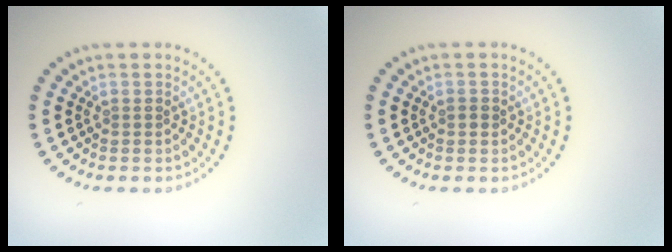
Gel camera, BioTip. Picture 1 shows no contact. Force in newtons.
{"total": 0.7, "press": 0.6, "slide": 0.2}